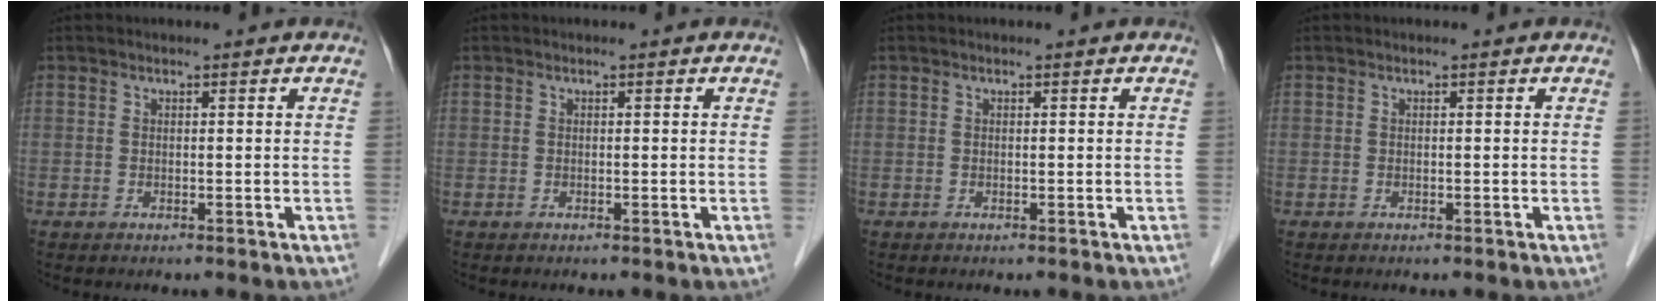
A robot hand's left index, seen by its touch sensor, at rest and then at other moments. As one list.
[{"total": 0.0}, {"total": 0.0}, {"total": 0.0}]